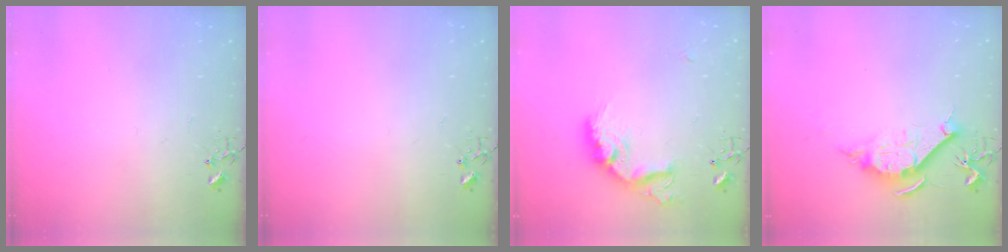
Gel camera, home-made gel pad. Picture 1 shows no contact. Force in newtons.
{"total": 0.0}
{"total": 16.9, "press": 16.9, "slide": 1.2}
{"total": 10.1, "press": 10.0, "slide": 0.8}